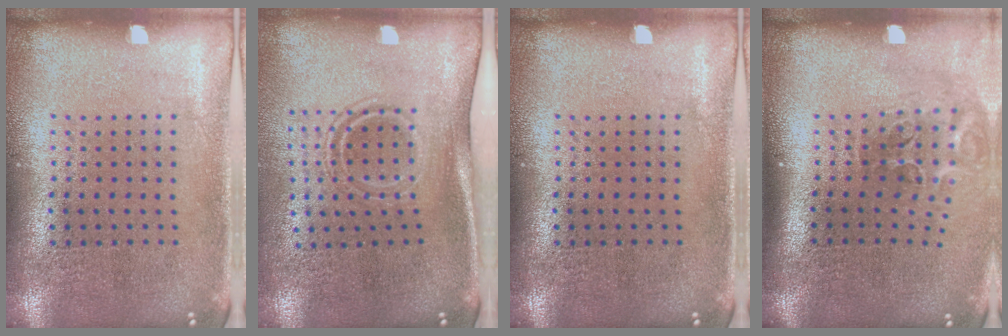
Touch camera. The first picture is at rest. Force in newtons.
{"total": 1.7, "press": 1.1, "slide": 1.3}
{"total": 0.0}
{"total": 2.0, "press": 1.2, "slide": 1.7}